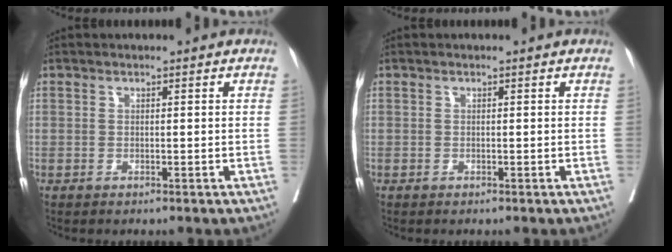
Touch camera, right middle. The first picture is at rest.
{"total": 0.0}